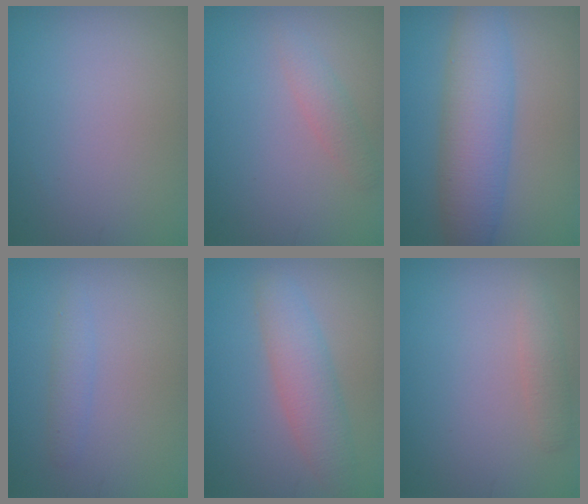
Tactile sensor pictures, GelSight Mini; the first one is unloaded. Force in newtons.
{"total": 1.6, "press": 1.6, "slide": 0.1}
{"total": 6.5, "press": 6.5, "slide": 0.1}
{"total": 1.3, "press": 1.3, "slide": 0.0}
{"total": 3.8, "press": 3.8, "slide": 0.1}
{"total": 1.5, "press": 1.5, "slide": 0.0}